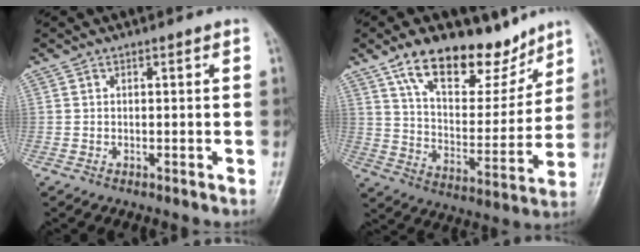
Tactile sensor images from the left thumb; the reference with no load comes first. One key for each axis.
{"total": 18.5, "fx": 12.7, "fy": 8.9, "fz": 10.0, "tx": -0.103, "ty": -0.066, "tz": 0.215}